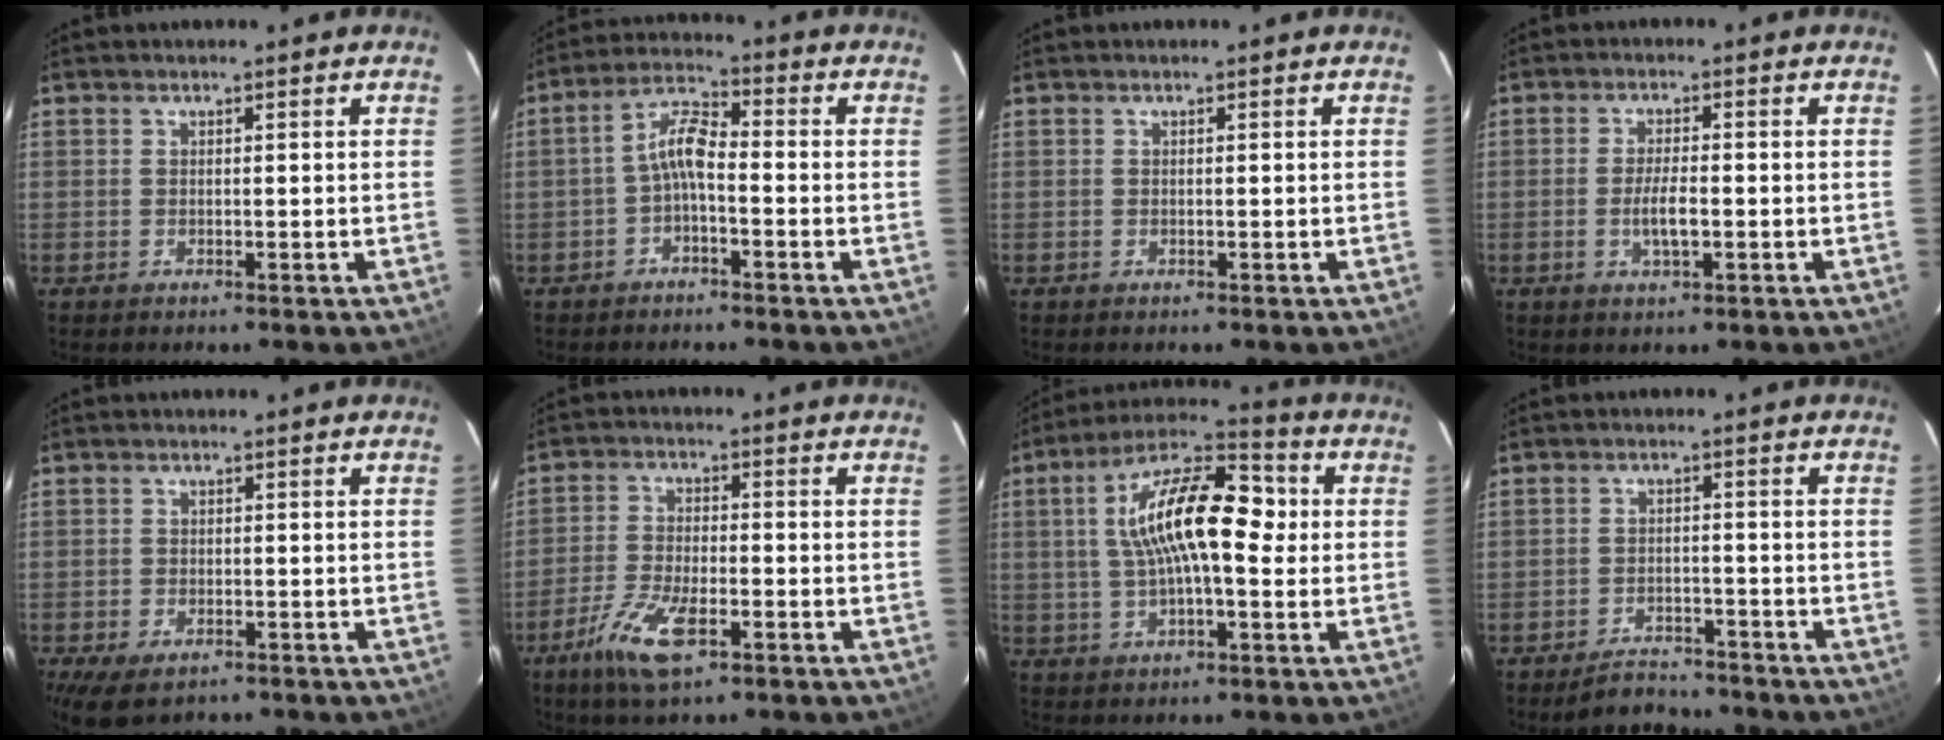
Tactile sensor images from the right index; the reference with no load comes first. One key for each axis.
{"total": 5.2, "fx": -2.0, "fy": 1.8, "fz": 4.4, "tx": -0.098, "ty": 0.019, "tz": -0.039}
{"total": 0.0}
{"total": 4.0, "fx": -1.0, "fy": 1.1, "fz": 3.7, "tx": -0.074, "ty": -0.005, "tz": -0.017}
{"total": 6.5, "fx": -3.8, "fy": 3.8, "fz": 3.7, "tx": -0.081, "ty": -0.022, "tz": -0.063}
{"total": 9.3, "fx": -5.0, "fy": 3.2, "fz": 7.2, "tx": -0.161, "ty": -0.012, "tz": -0.097}
{"total": 16.3, "fx": 1.9, "fy": 6.3, "fz": 14.9, "tx": -0.262, "ty": 0.025, "tz": 0.019}
{"total": 5.9, "fx": -5.2, "fy": 2.5, "fz": 1.1, "tx": -0.030, "ty": 0.011, "tz": -0.071}